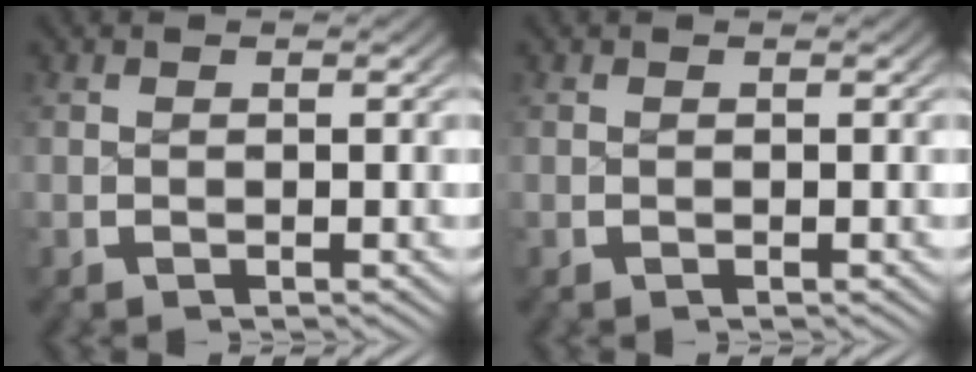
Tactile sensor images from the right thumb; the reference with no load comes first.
{"total": 0.0}